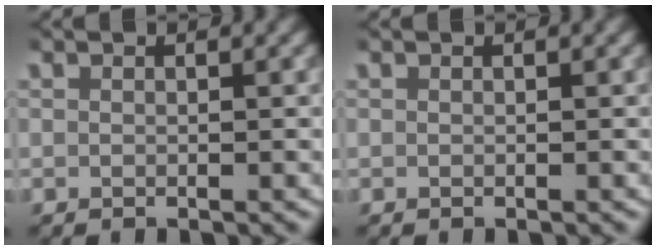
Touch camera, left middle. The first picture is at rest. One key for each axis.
{"total": 0.0}